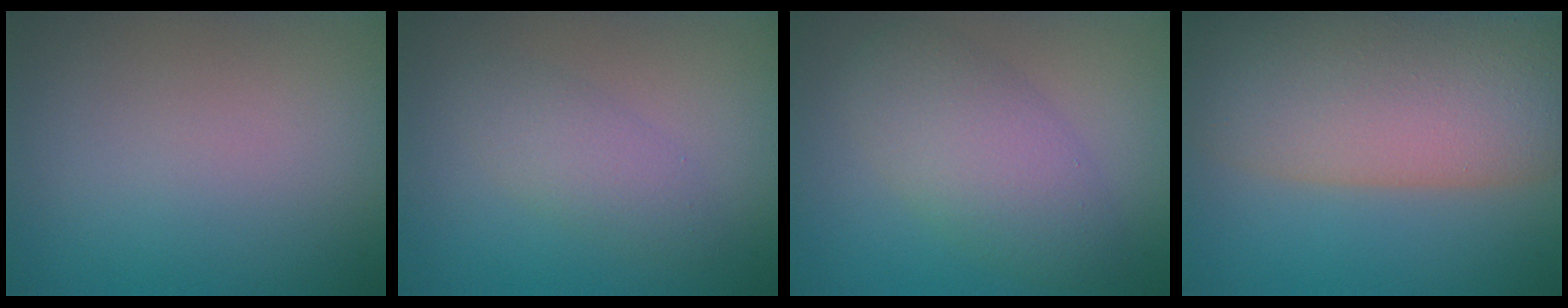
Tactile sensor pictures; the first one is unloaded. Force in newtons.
{"total": 2.4, "press": 2.4, "slide": 0.1}
{"total": 5.0, "press": 5.0, "slide": 0.2}
{"total": 11.8, "press": 11.8, "slide": 0.8}